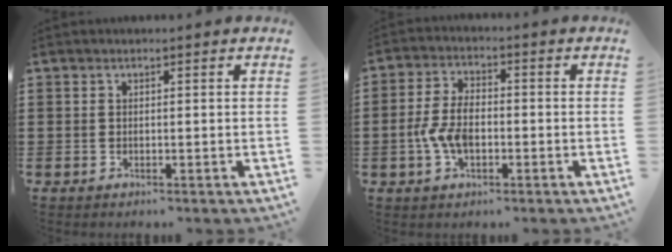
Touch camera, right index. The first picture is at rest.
{"total": 6.1, "force": [-1.5, 3.3, 4.9], "torque": [-0.123, -0.005, -0.034]}